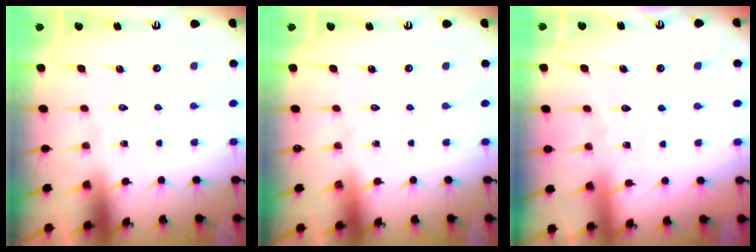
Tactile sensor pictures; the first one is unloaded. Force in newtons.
{"total": 0.0}
{"total": 5.8, "press": 5.7, "slide": 0.6}